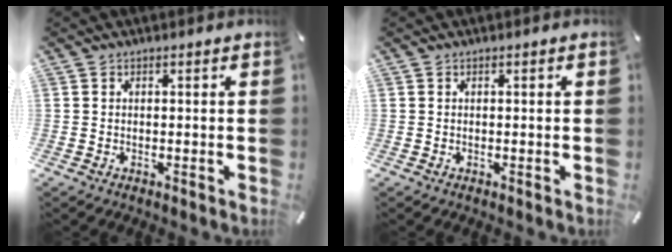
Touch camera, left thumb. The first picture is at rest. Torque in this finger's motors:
{"motor_torque": [-0.01, -0.01, 0.00, 0.01, 0.00]}